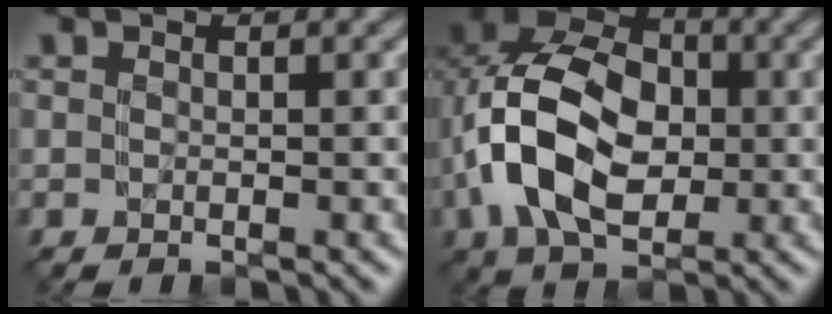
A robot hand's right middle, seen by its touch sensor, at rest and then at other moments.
{"total": 10.9, "force": [-0.9, 7.6, 7.8], "torque": [-0.177, 0.014, -0.021]}